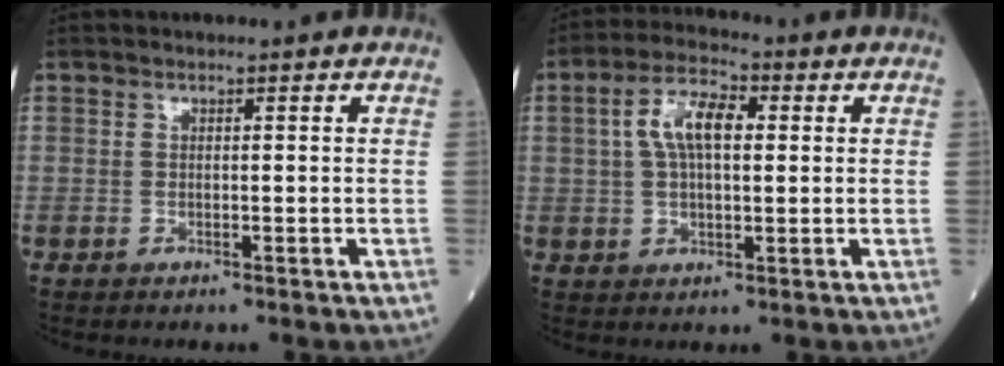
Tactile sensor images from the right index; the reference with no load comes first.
{"total": 7.8, "force": [1.7, 3.2, 6.9], "torque": [-0.136, 0.021, 0.029]}